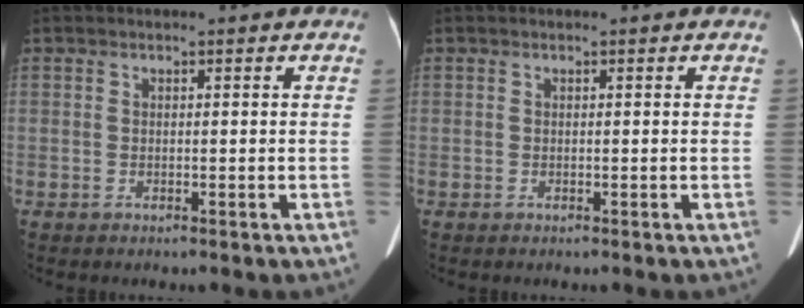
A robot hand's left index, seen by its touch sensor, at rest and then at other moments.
{"total": 0.0}